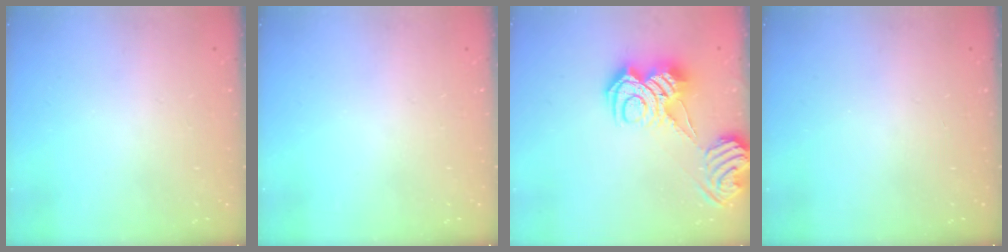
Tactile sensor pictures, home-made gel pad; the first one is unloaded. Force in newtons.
{"total": 0.0}
{"total": 11.8, "press": 11.7, "slide": 0.8}
{"total": 0.0}